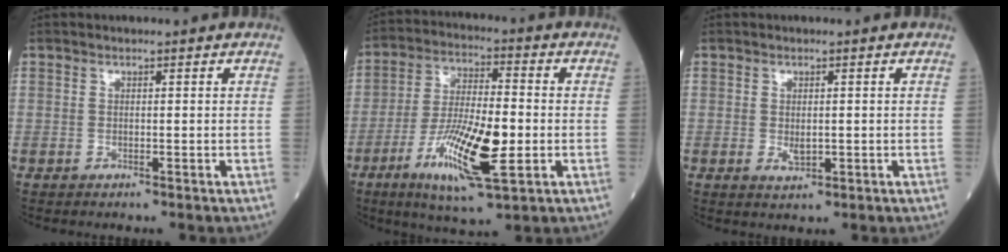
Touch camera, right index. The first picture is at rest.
{"total": 14.6, "force": [-4.1, 3.3, 13.6], "torque": [-0.258, -0.015, -0.071]}
{"total": 2.2, "force": [-0.3, 1.1, 1.8], "torque": [-0.032, -0.005, 0.001]}